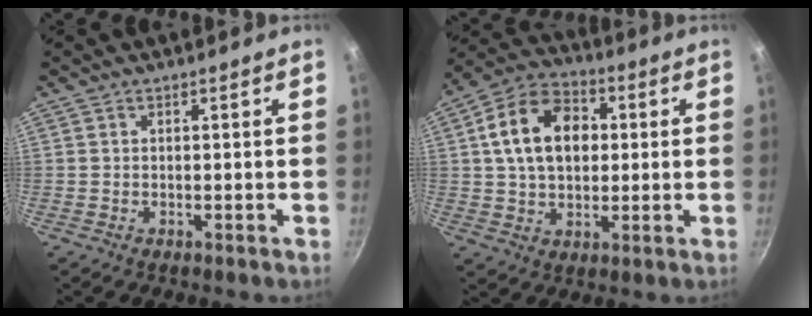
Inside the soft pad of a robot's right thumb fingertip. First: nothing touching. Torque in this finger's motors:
{"motor_torque": [-1.31, 1.77, 1.35, 0.41, 0.34]}